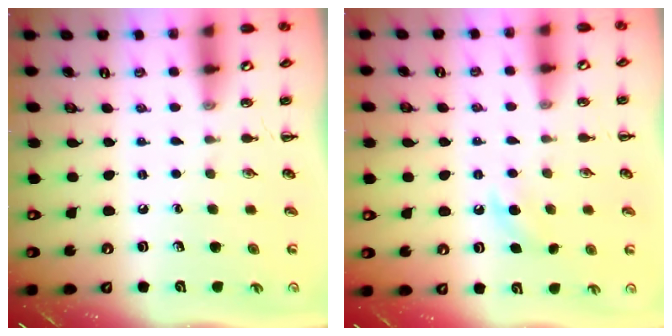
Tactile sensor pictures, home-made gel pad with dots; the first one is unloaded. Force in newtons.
{"total": 5.3, "press": 5.1, "slide": 1.5}